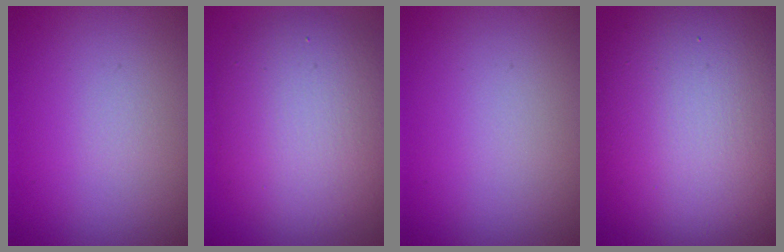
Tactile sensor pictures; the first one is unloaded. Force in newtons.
{"total": 9.0, "press": 9.0, "slide": 0.5}
{"total": 0.0}
{"total": 16.5, "press": 16.4, "slide": 1.1}